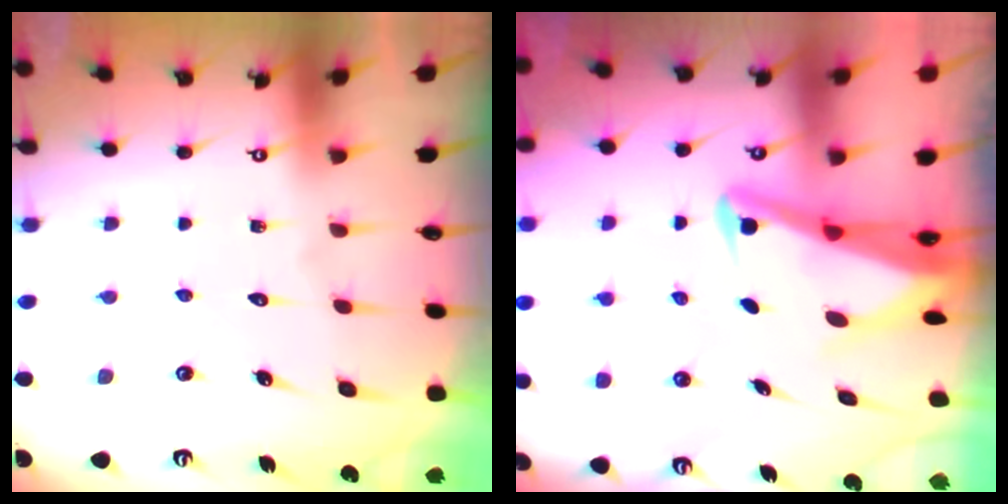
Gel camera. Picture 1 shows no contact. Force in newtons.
{"total": 4.4, "press": 4.2, "slide": 1.2}